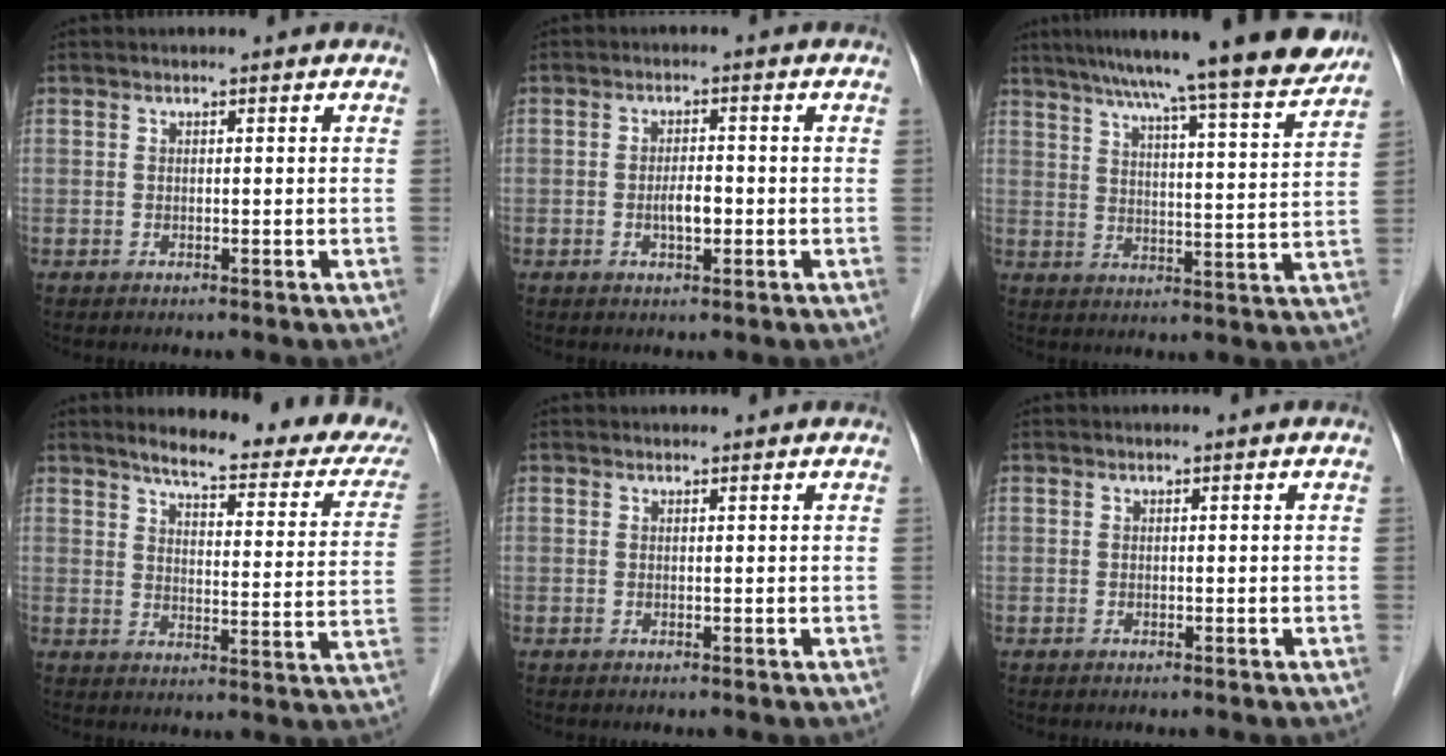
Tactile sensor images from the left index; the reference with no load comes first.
{"total": 2.9, "force": [-0.8, 1.0, 2.7], "torque": [-0.050, 0.002, -0.011]}
{"total": 19.6, "force": [16.9, -0.2, 10.0], "torque": [-0.152, -0.010, 0.230]}
{"total": 19.7, "force": [17.0, 3.3, 9.5], "torque": [-0.107, -0.031, 0.195]}
{"total": 0.9, "force": [0.9, 0.2, 0.1], "torque": [-0.010, 0.008, 0.013]}
{"total": 0.0}